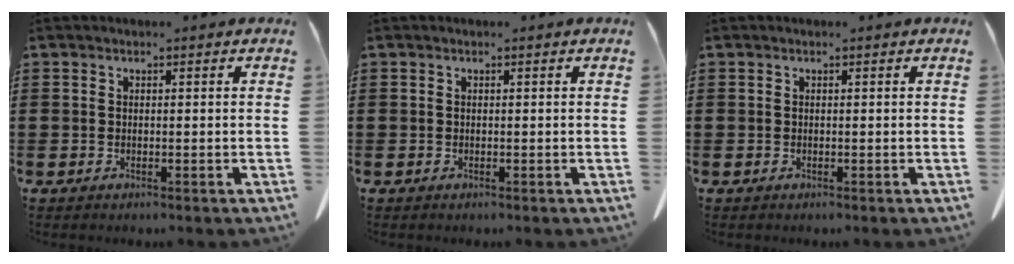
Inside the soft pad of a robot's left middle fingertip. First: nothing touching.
{"total": 0.0}
{"total": 0.0}